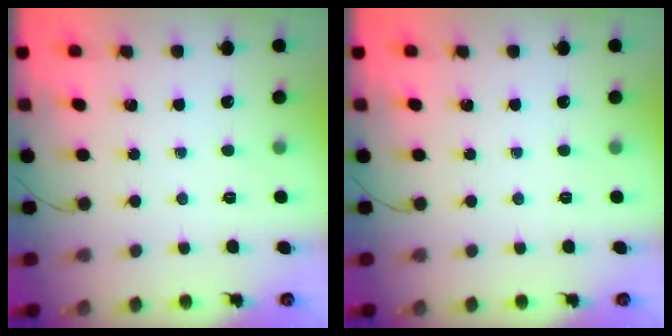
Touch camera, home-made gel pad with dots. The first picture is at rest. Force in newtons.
{"total": 0.0}